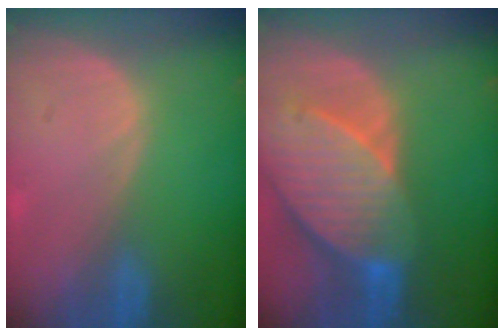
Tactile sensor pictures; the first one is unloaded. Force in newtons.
{"total": 10.4, "press": 9.1, "slide": 5.0}